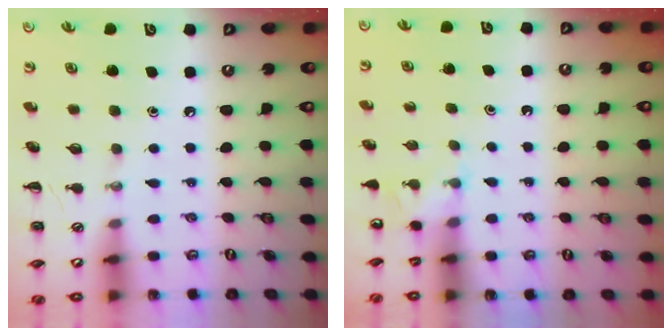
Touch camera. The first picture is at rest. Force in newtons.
{"total": 2.2, "press": 2.2, "slide": 0.6}